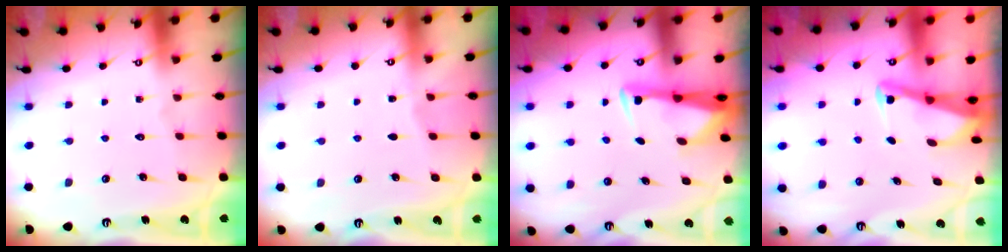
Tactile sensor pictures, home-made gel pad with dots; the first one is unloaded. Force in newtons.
{"total": 1.5, "press": 1.4, "slide": 0.2}
{"total": 2.9, "press": 2.8, "slide": 0.9}
{"total": 3.0, "press": 3.0, "slide": 0.3}